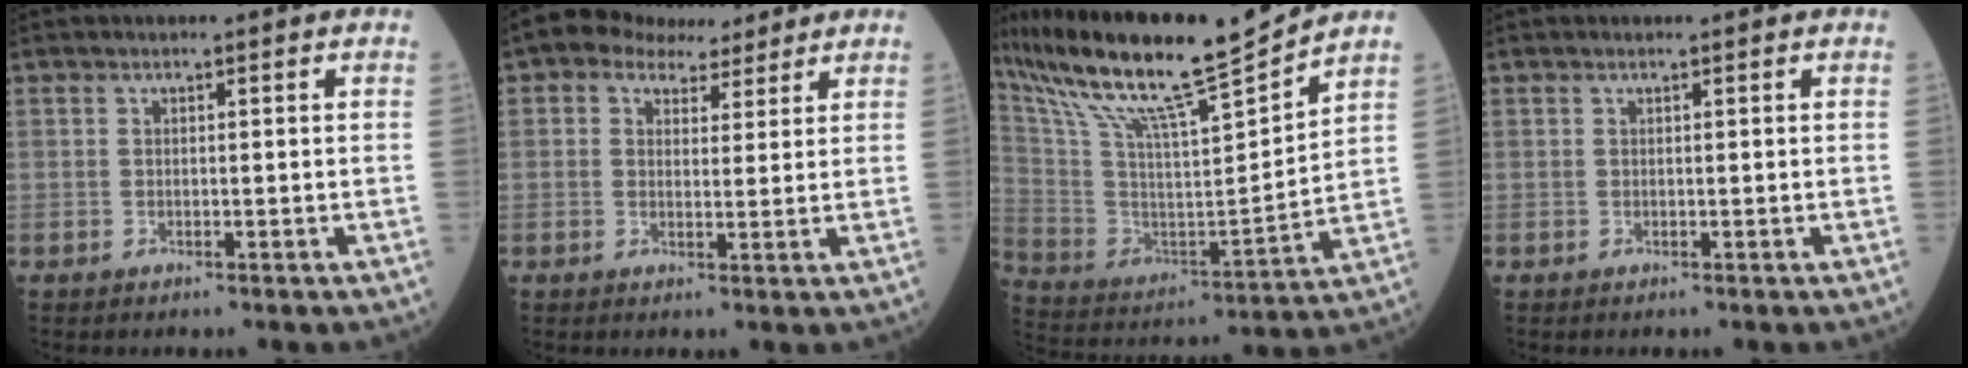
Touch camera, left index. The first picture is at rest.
{"total": 6.1, "force": [4.5, 3.5, 2.0], "torque": [-0.035, 0.024, 0.073]}
{"total": 19.7, "force": [16.6, -0.1, 10.7], "torque": [-0.208, -0.011, 0.295]}
{"total": 0.0}